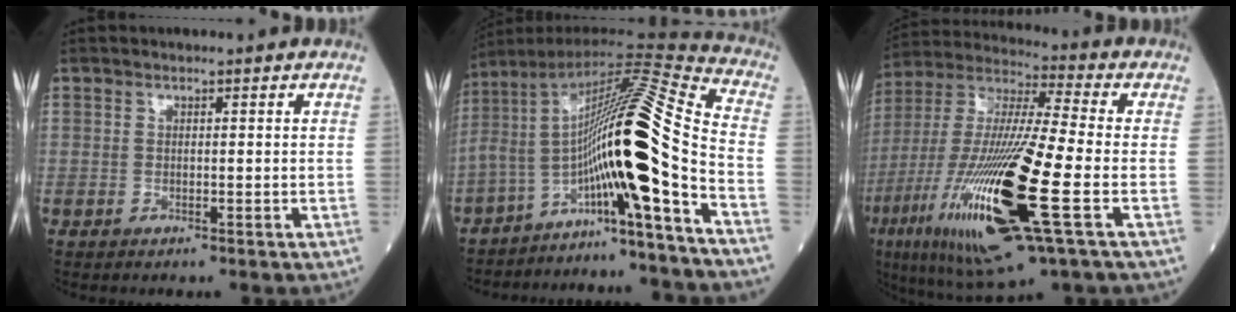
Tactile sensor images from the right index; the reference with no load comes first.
{"total": 18.2, "force": [-8.6, -2.4, 15.8], "torque": [-0.264, 0.030, -0.152]}
{"total": 24.5, "force": [-7.5, 2.6, 23.2], "torque": [-0.500, -0.044, -0.137]}